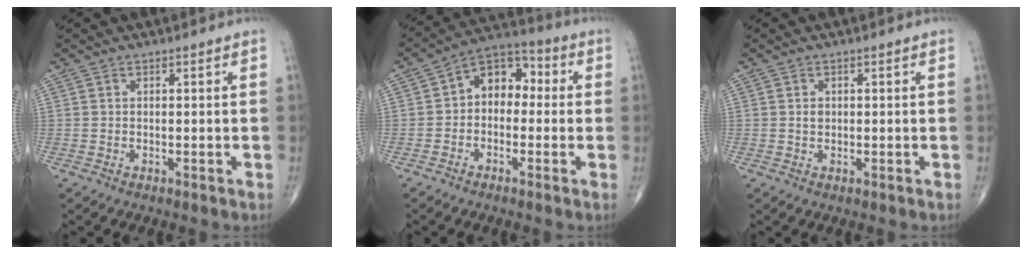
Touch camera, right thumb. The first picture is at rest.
{"total": 8.8, "force": [0.0, 6.3, 6.1], "torque": [-0.059, 0.032, -0.023]}
{"total": 1.1, "force": [0.1, 0.9, 0.6], "torque": [-0.008, 0.001, 0.004]}